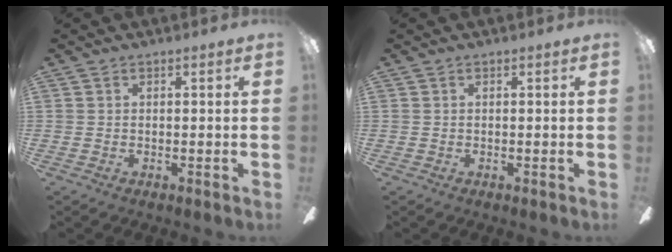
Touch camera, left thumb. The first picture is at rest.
{"total": 0.0}